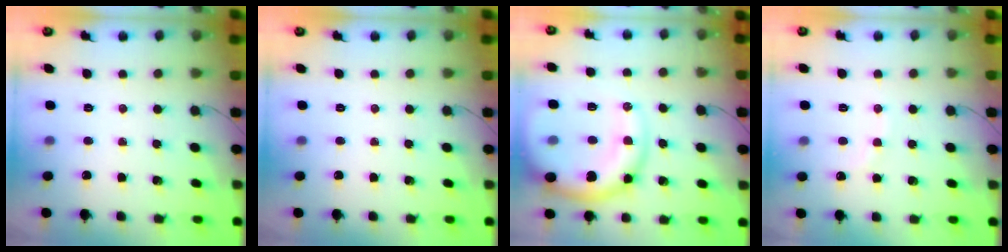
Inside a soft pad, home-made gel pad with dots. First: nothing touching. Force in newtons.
{"total": 0.0}
{"total": 13.1, "press": 12.7, "slide": 3.5}
{"total": 5.9, "press": 5.7, "slide": 1.4}